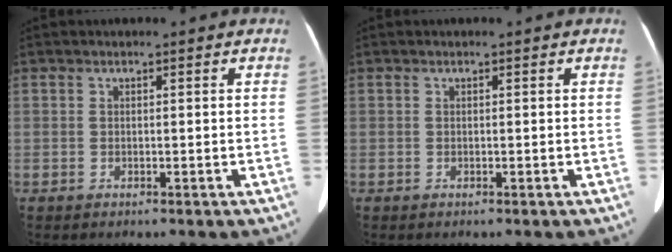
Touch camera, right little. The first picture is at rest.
{"total": 0.0}